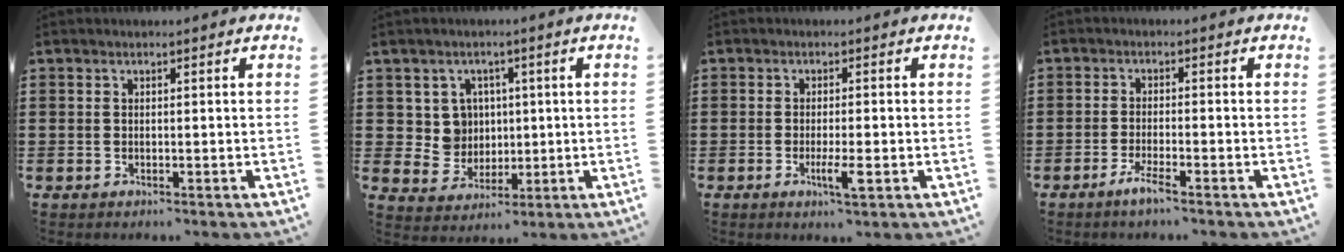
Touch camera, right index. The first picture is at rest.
{"total": 6.0, "force": [1.6, 5.4, 1.8], "torque": [-0.054, 0.013, 0.030]}
{"total": 3.8, "force": [-1.4, 0.5, 3.5], "torque": [-0.071, -0.010, -0.028]}
{"total": 2.8, "force": [-1.9, -0.1, 2.0], "torque": [-0.040, -0.005, -0.036]}